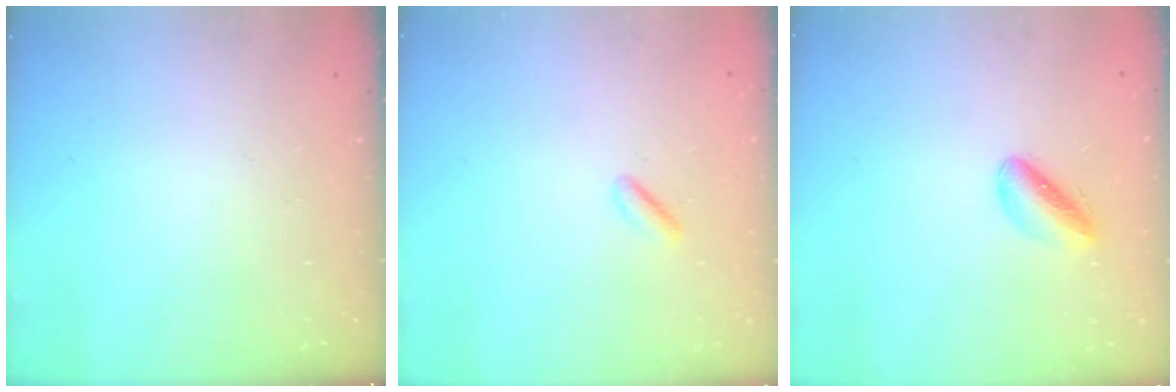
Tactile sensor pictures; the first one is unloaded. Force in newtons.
{"total": 1.4, "press": 1.2, "slide": 0.8}
{"total": 4.8, "press": 4.7, "slide": 0.9}